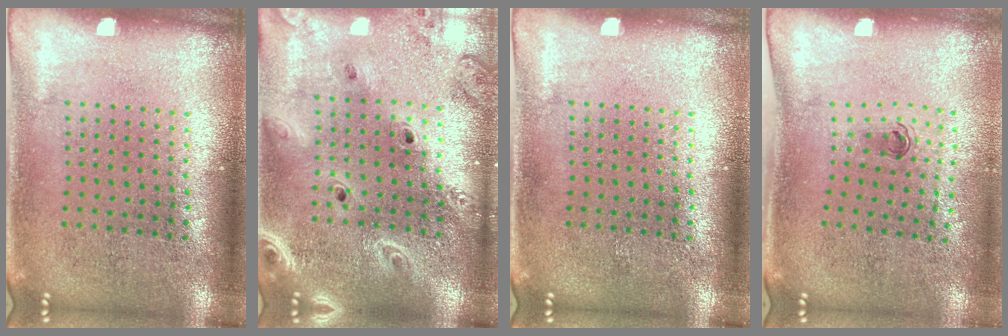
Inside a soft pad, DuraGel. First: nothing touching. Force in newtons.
{"total": 2.5, "press": 2.2, "slide": 1.2}
{"total": 0.0}
{"total": 0.7, "press": 0.4, "slide": 0.6}